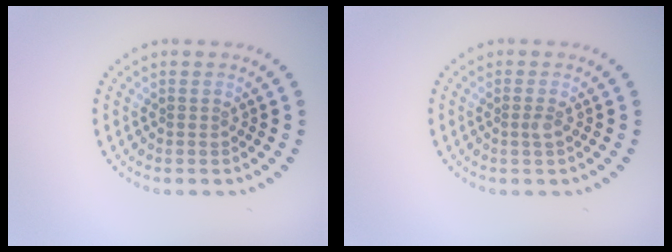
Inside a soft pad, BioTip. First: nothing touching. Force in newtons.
{"total": 0.8, "press": 0.5, "slide": 0.5}